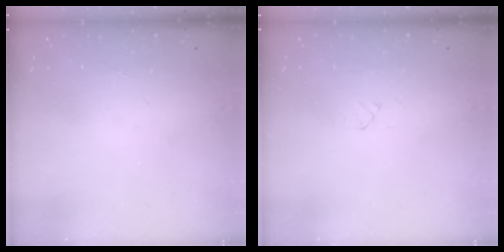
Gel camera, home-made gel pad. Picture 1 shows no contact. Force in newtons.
{"total": 2.4, "press": 2.4, "slide": 0.3}